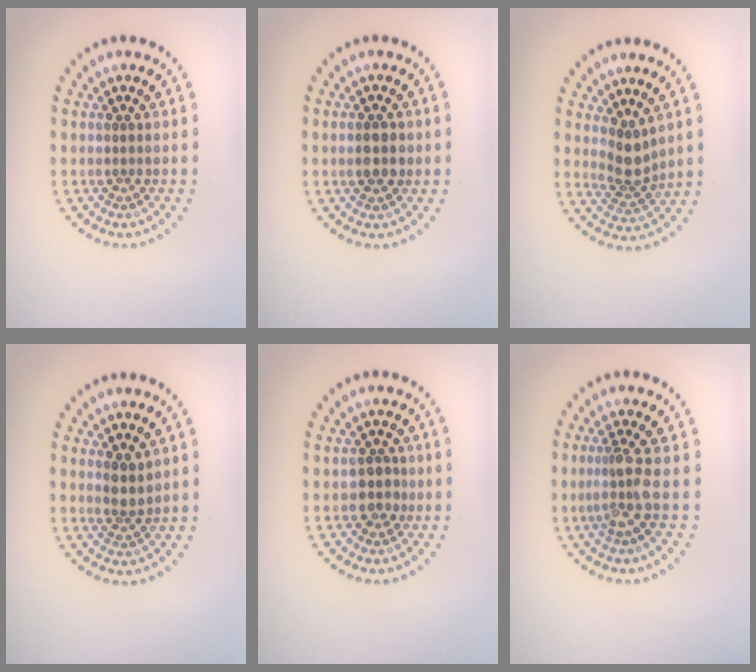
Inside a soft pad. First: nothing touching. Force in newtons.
{"total": 2.7, "press": 2.7, "slide": 0.2}
{"total": 2.7, "press": 2.1, "slide": 1.8}
{"total": 1.9, "press": 1.6, "slide": 1.0}
{"total": 2.0, "press": 1.8, "slide": 0.8}
{"total": 2.6, "press": 1.9, "slide": 1.7}